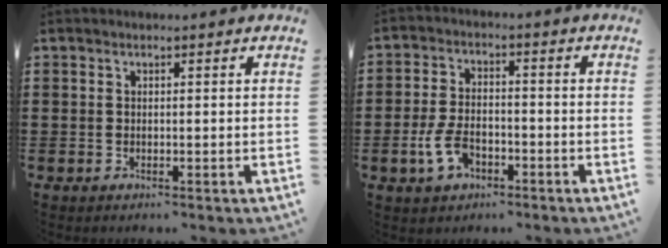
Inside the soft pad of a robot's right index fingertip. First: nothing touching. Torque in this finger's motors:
{"motor_torque": [-0.08, 0.09, 0.29, 0.08]}